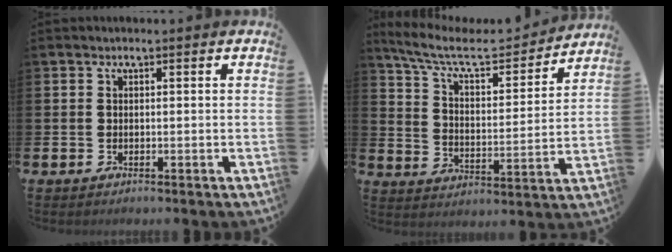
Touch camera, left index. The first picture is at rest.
{"total": 8.7, "force": [7.5, 2.5, 3.7], "torque": [-0.108, -0.041, 0.126]}